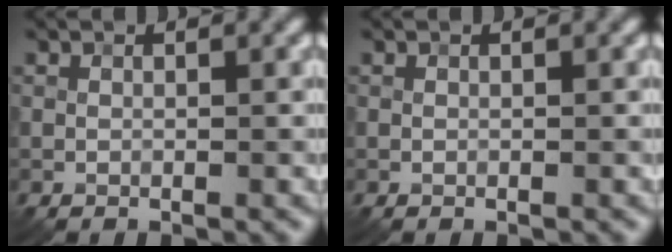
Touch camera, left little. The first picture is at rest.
{"total": 0.0}